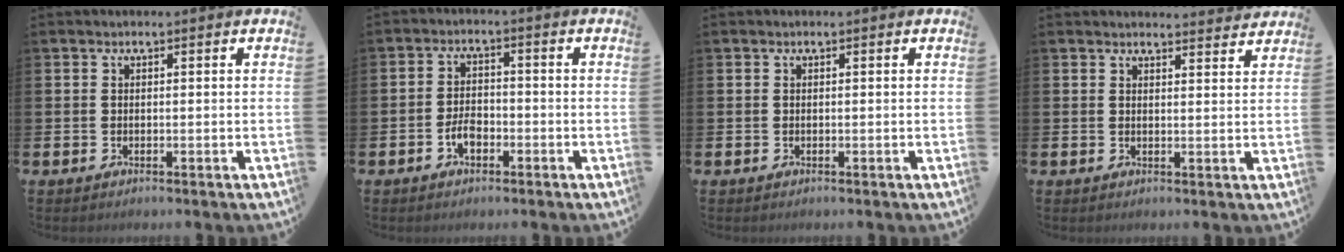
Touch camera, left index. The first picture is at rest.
{"total": 3.1, "force": [-1.5, 1.9, 2.0], "torque": [-0.037, 0.004, -0.029]}
{"total": 0.0}
{"total": 2.3, "force": [2.3, 0.1, -0.3], "torque": [0.009, -0.019, 0.040]}